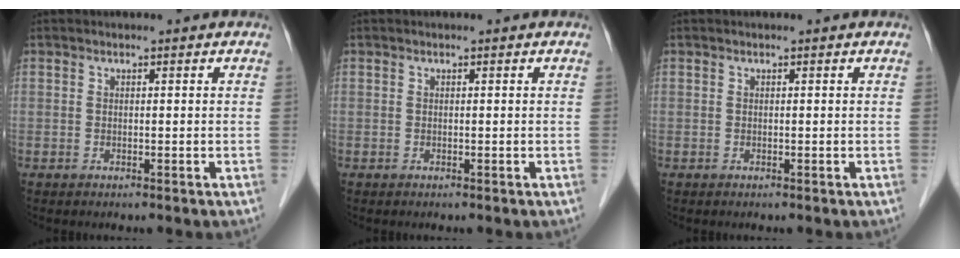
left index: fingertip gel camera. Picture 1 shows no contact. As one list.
[{"total": 0.0}, {"total": 0.0}]